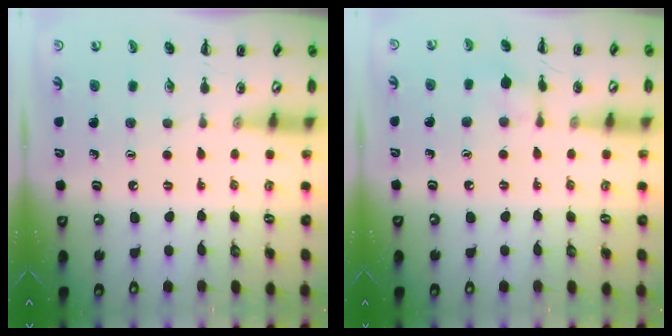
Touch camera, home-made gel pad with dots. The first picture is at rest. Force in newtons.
{"total": 6.2, "press": 6.0, "slide": 1.6}